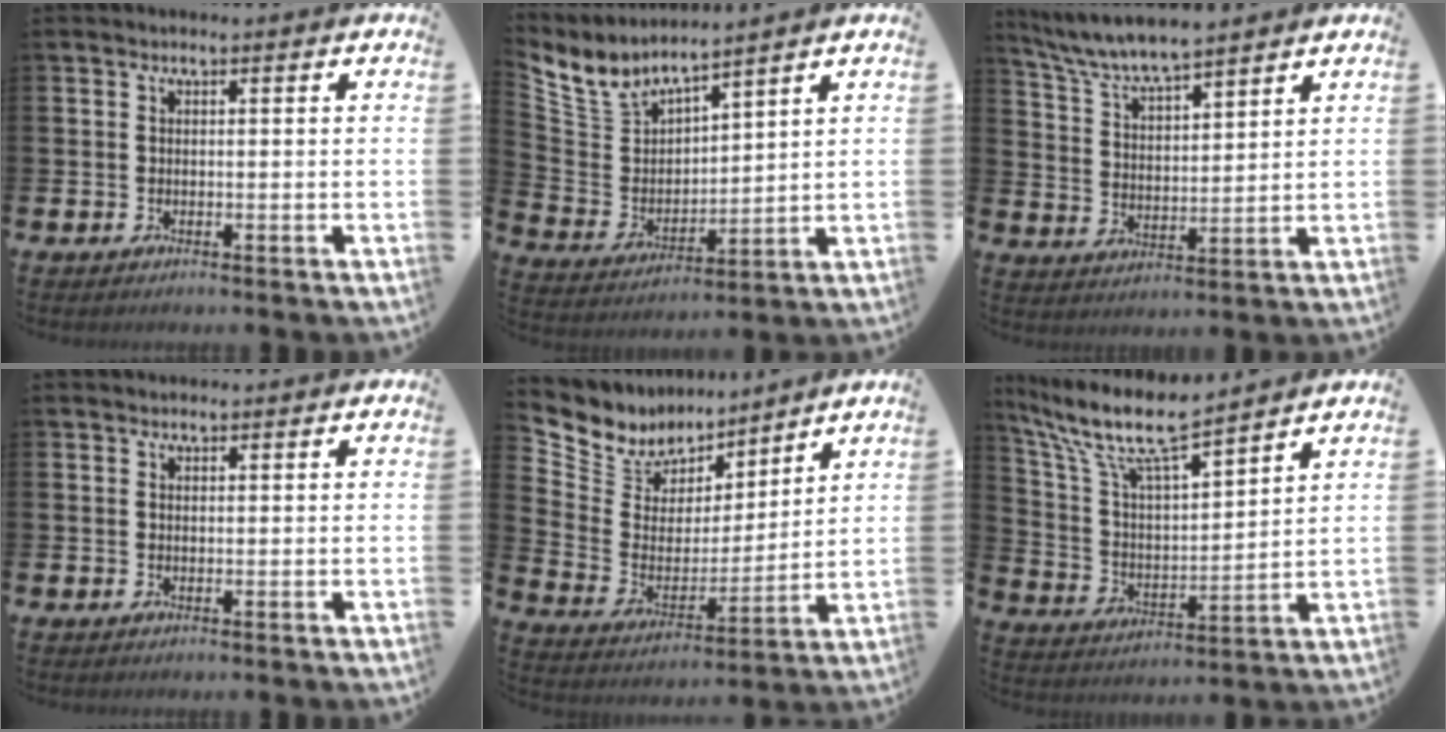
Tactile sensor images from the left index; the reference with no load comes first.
{"total": 5.9, "force": [5.4, 1.8, 1.3], "torque": [-0.065, -0.034, 0.093]}
{"total": 6.8, "force": [6.5, 0.5, 1.9], "torque": [-0.067, -0.032, 0.116]}
{"total": 0.6, "force": [0.5, 0.3, 0.0], "torque": [0.008, 0.000, 0.008]}
{"total": 7.2, "force": [6.3, 3.5, -0.4], "torque": [-0.054, -0.053, 0.115]}
{"total": 10.3, "force": [8.9, 1.8, 5.0], "torque": [-0.140, -0.047, 0.153]}